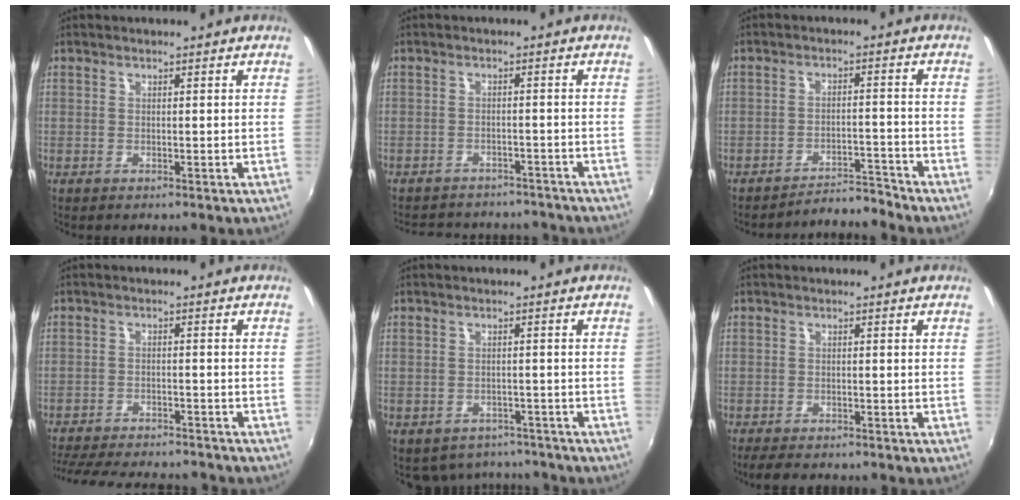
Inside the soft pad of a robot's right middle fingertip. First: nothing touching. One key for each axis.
{"total": 13.0, "fx": -11.4, "fy": 4.5, "fz": 4.2, "tx": -0.094, "ty": 0.001, "tz": -0.146}
{"total": 5.0, "fx": -4.9, "fy": -0.7, "fz": -0.2, "tx": -0.009, "ty": 0.013, "tz": -0.075}
{"total": 16.4, "fx": -14.3, "fy": 4.0, "fz": 6.9, "tx": -0.150, "ty": -0.020, "tz": -0.206}
{"total": 7.3, "fx": -5.9, "fy": 3.9, "fz": 1.9, "tx": -0.046, "ty": -0.005, "tz": -0.070}
{"total": 4.0, "fx": -3.4, "fy": 1.3, "fz": 1.7, "tx": -0.045, "ty": -0.013, "tz": -0.057}